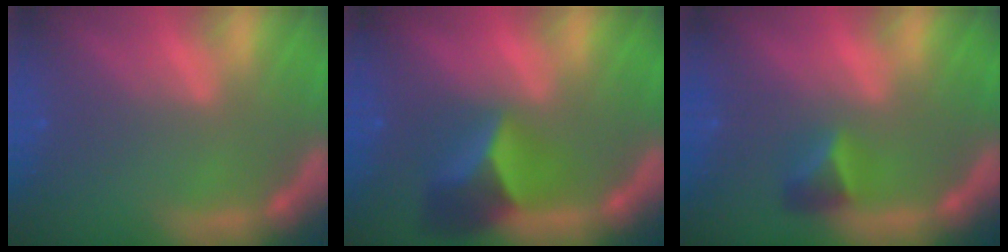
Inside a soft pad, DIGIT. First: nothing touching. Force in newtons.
{"total": 5.4}
{"total": 2.4}